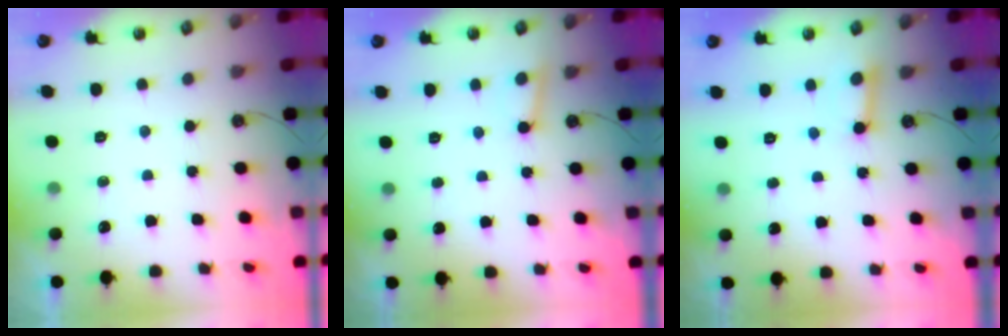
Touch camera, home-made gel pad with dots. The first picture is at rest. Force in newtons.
{"total": 3.2, "press": 3.1, "slide": 0.8}
{"total": 4.5, "press": 4.4, "slide": 0.4}